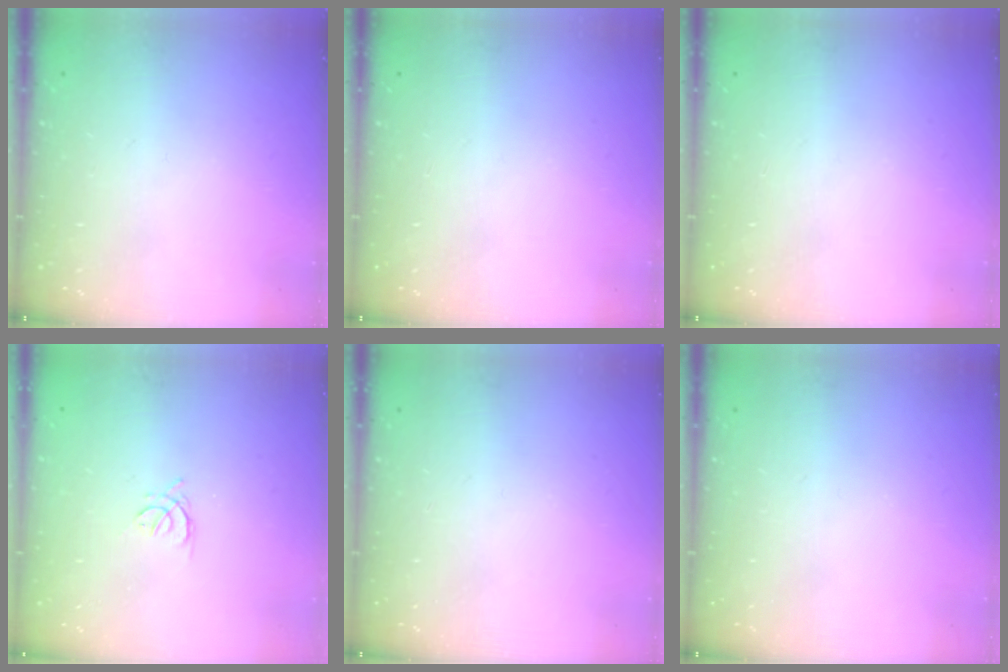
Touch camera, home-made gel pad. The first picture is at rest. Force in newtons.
{"total": 0.0}
{"total": 0.0}
{"total": 2.4, "press": 2.3, "slide": 0.6}
{"total": 0.0}
{"total": 0.0}